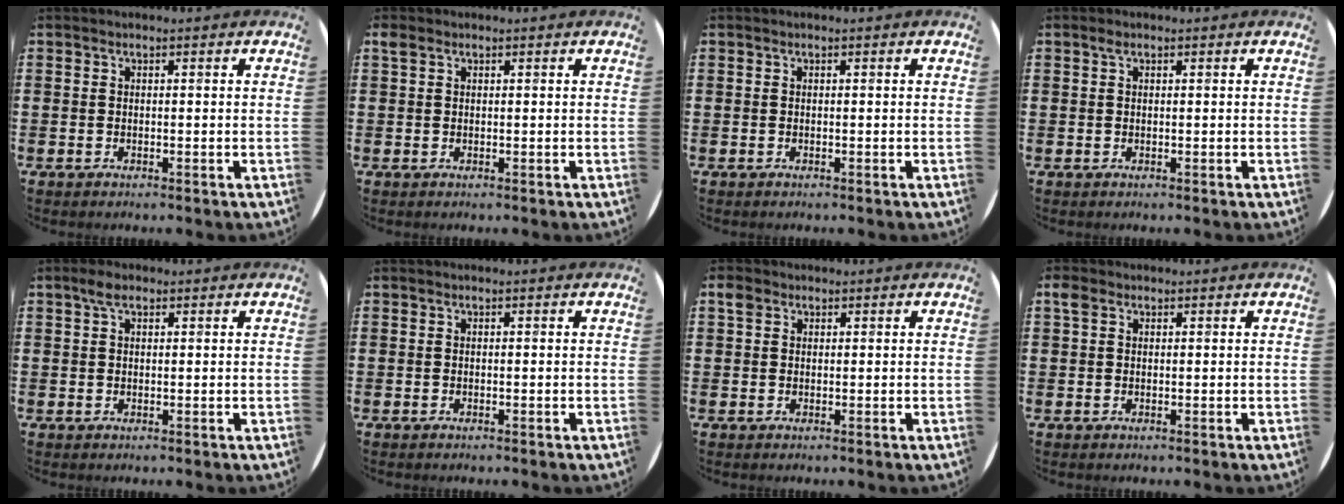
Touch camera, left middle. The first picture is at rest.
{"total": 0.7, "force": [0.4, 0.5, 0.2], "torque": [-0.005, 0.005, 0.008]}
{"total": 0.0}
{"total": 0.7, "force": [0.4, 0.5, 0.4], "torque": [-0.001, 0.001, 0.005]}
{"total": 2.2, "force": [1.4, 1.1, 1.3], "torque": [-0.020, 0.003, 0.023]}
{"total": 0.0}
{"total": 1.6, "force": [1.0, 1.2, 0.5], "torque": [-0.004, 0.003, 0.018]}
{"total": 1.5, "force": [0.8, 1.0, 0.7], "torque": [-0.017, 0.006, 0.014]}